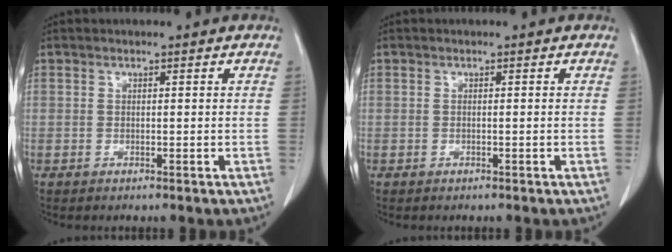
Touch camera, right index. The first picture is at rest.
{"total": 0.0}